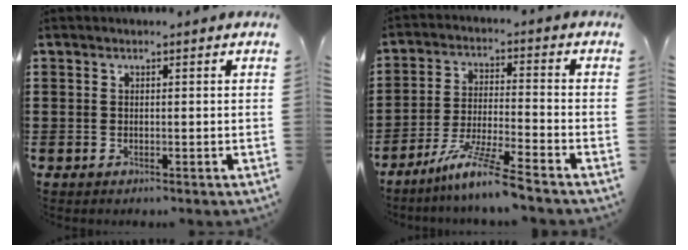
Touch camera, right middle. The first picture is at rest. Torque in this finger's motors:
{"motor_torque": [1.30, -0.84, 0.18, 0.09]}